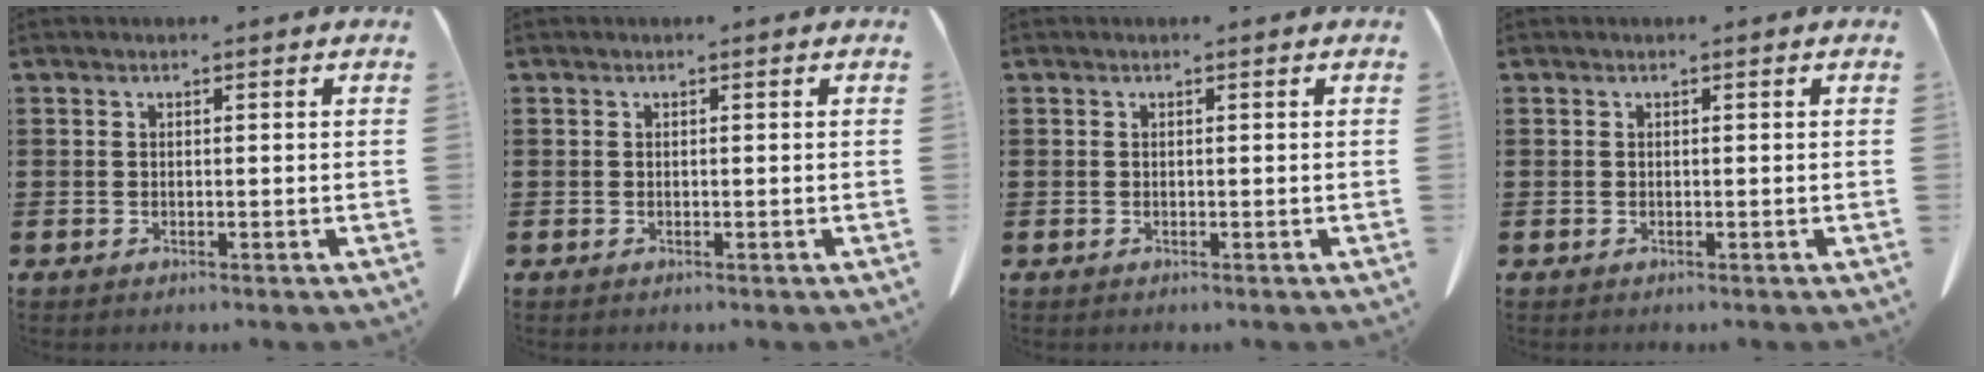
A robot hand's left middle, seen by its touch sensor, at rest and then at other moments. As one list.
[{"total": 0.0}, {"total": 0.0}, {"total": 0.0}]